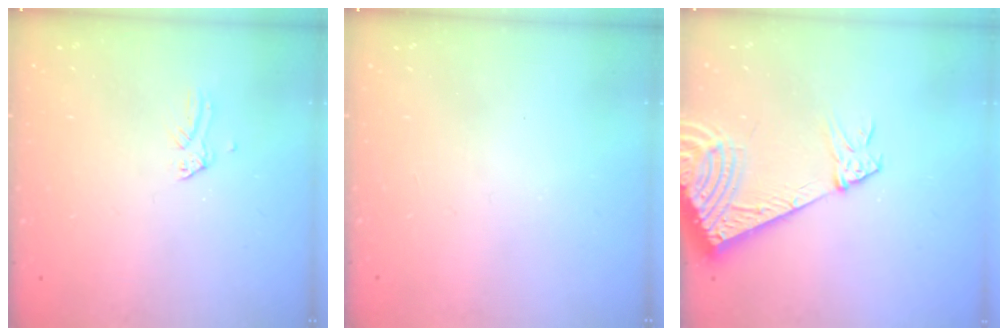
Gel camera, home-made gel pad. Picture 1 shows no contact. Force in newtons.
{"total": 2.2, "press": 2.2, "slide": 0.2}
{"total": 11.8, "press": 11.6, "slide": 1.9}